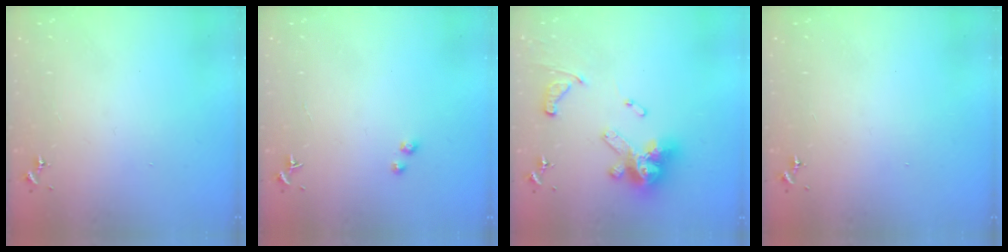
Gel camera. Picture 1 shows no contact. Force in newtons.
{"total": 1.7, "press": 1.6, "slide": 0.1}
{"total": 18.2, "press": 18.0, "slide": 2.1}
{"total": 0.0}